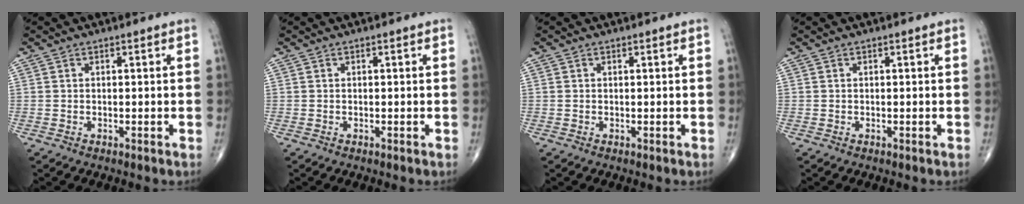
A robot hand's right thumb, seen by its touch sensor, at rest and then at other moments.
{"total": 0.0}
{"total": 0.0}
{"total": 0.0}